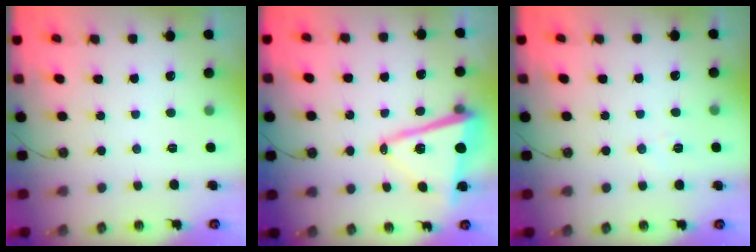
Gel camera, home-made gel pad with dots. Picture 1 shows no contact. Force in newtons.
{"total": 13.0, "press": 12.9, "slide": 1.8}
{"total": 5.9, "press": 5.8, "slide": 1.3}